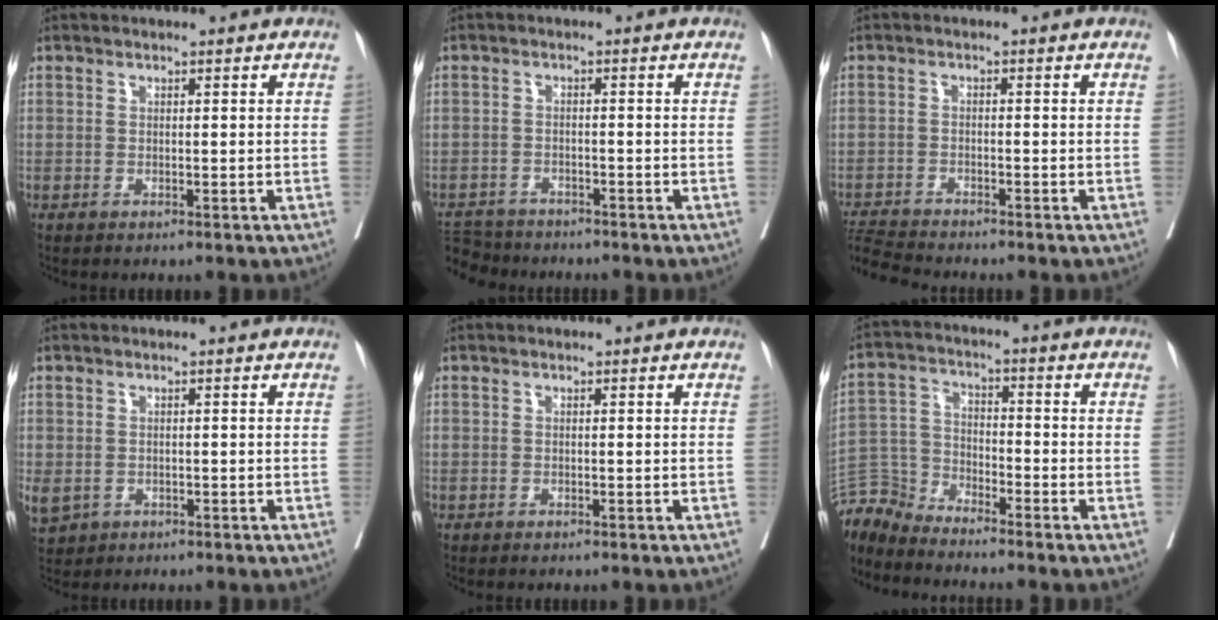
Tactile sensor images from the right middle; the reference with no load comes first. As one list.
[{"total": 6.6, "force": [-6.2, 2.1, 0.4], "torque": [-0.013, -0.003, -0.105]}, {"total": 4.7, "force": [-4.6, -0.8, 0.2], "torque": [-0.010, -0.015, -0.088]}, {"total": 5.6, "force": [-2.0, 4.8, 2.1], "torque": [-0.064, -0.007, -0.024]}, {"total": 0.0}, {"total": 6.2, "force": [-6.2, 0.2, -0.9], "torque": [0.009, 0.006, -0.125]}]